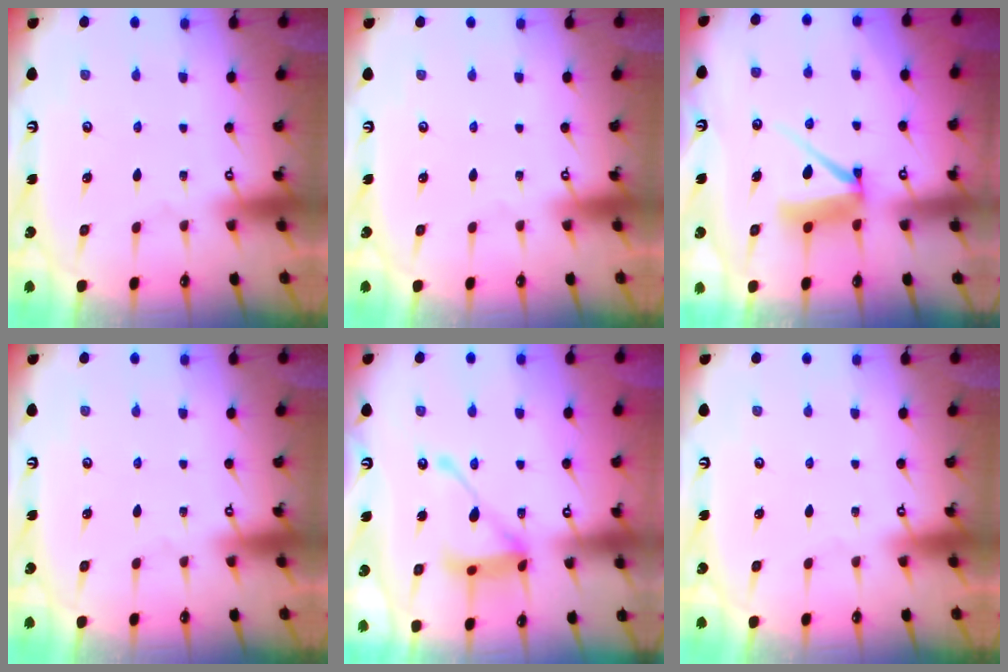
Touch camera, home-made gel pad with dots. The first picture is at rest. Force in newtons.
{"total": 0.0}
{"total": 8.2, "press": 8.1, "slide": 0.9}
{"total": 0.0}
{"total": 16.3, "press": 16.3, "slide": 1.4}
{"total": 0.0}